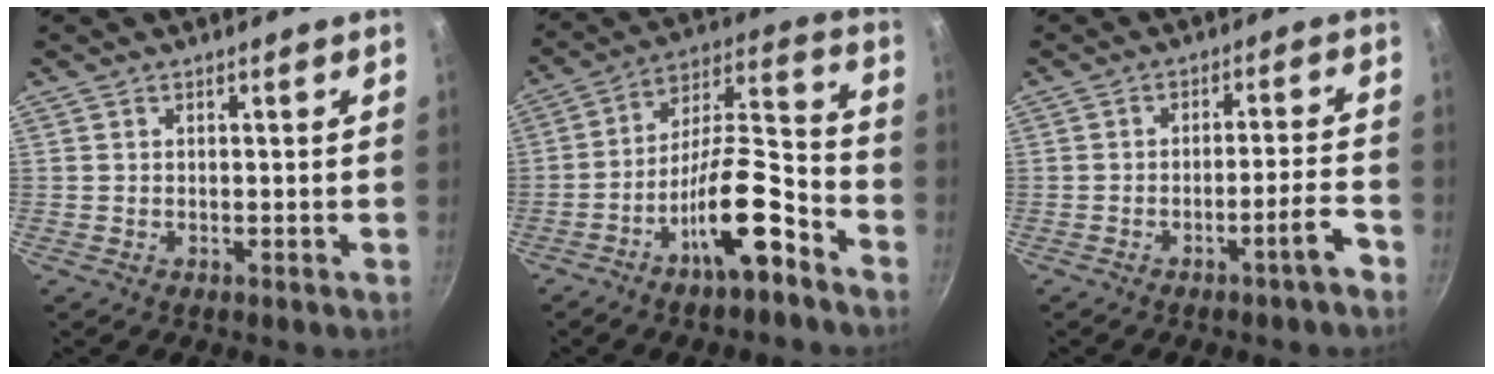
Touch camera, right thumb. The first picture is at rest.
{"total": 16.0, "force": [-8.7, 5.3, 12.4], "torque": [-0.187, 0.074, -0.152]}
{"total": 5.4, "force": [-3.5, 0.1, 4.2], "torque": [-0.063, 0.035, -0.045]}